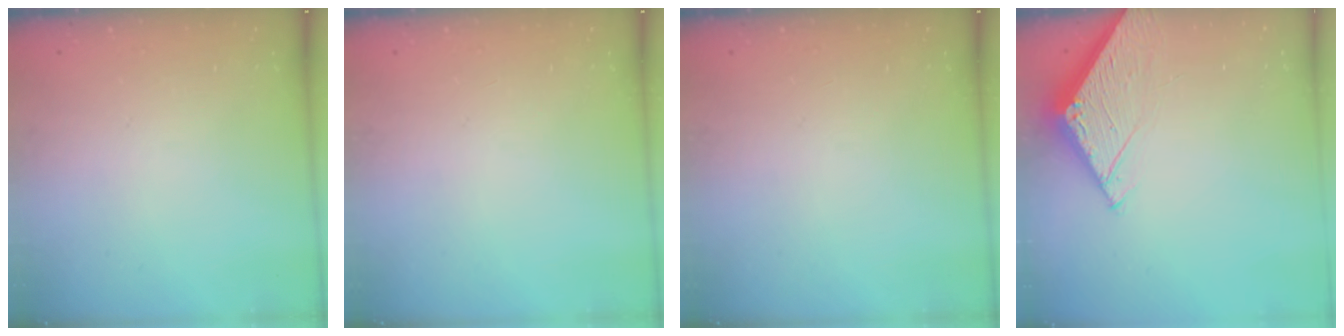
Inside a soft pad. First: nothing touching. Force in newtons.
{"total": 0.0}
{"total": 0.0}
{"total": 5.0, "press": 4.9, "slide": 0.5}